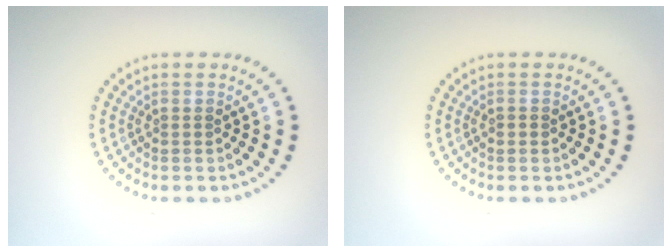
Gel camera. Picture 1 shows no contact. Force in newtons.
{"total": 0.7, "press": 0.7, "slide": 0.1}